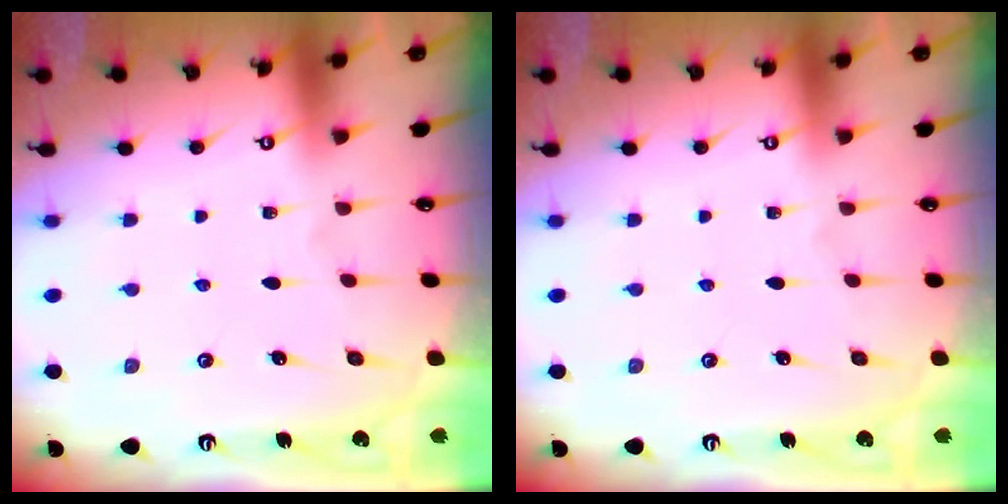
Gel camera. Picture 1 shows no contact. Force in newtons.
{"total": 0.0}